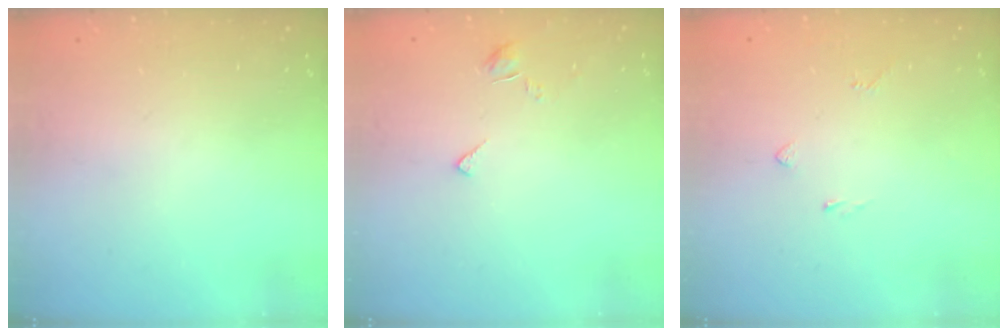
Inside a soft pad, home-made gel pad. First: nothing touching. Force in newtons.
{"total": 2.7, "press": 2.7, "slide": 0.5}
{"total": 2.0, "press": 1.9, "slide": 0.8}